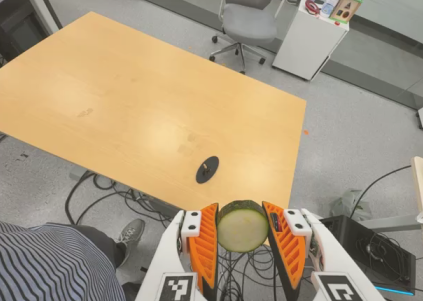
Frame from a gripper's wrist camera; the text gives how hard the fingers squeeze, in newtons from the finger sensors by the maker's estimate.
{"total": 14.1, "left": 14.0, "right": 14.3}